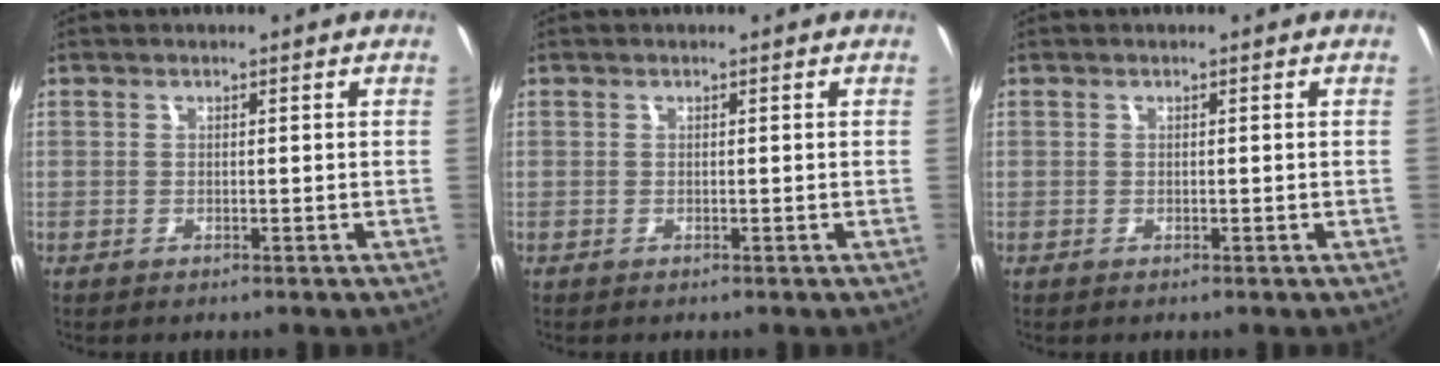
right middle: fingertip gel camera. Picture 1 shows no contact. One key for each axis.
{"total": 0.0}
{"total": 0.0}